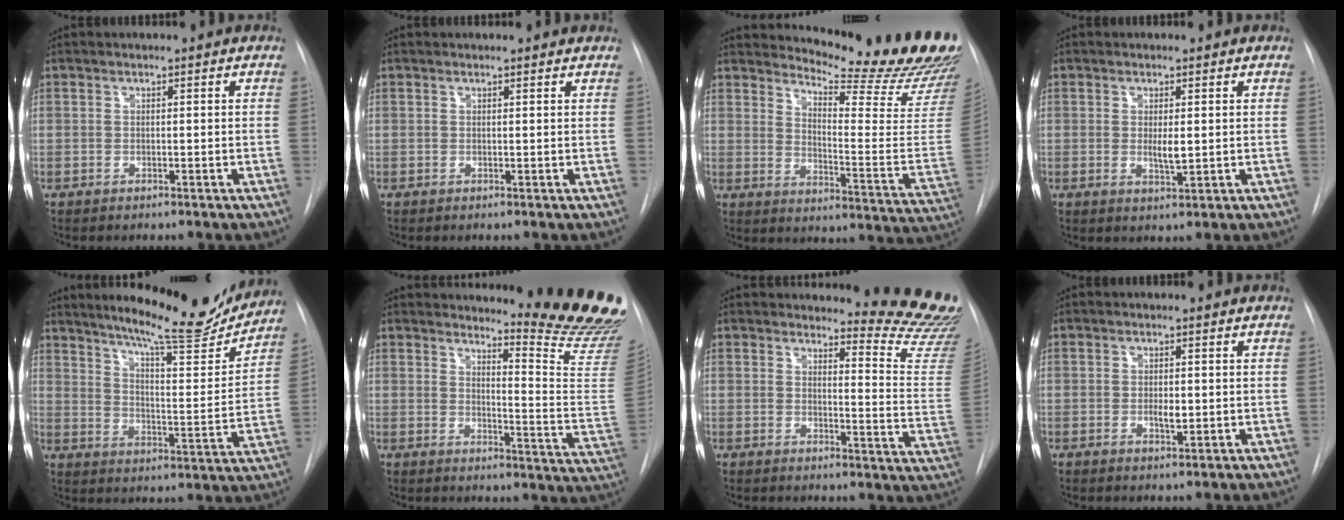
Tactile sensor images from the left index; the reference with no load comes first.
{"total": 1.6, "force": [1.5, 0.3, 0.2], "torque": [-0.010, 0.004, 0.009]}
{"total": 21.3, "force": [19.8, 0.8, 7.6], "torque": [-0.113, -0.149, 0.235]}
{"total": 2.3, "force": [-0.6, 0.5, 2.2], "torque": [-0.039, -0.013, -0.005]}
{"total": 17.5, "force": [15.7, 1.6, 7.7], "torque": [-0.115, -0.048, 0.215]}
{"total": 15.8, "force": [15.0, -1.1, 5.0], "torque": [-0.069, -0.167, 0.164]}
{"total": 13.4, "force": [13.2, -1.1, 2.0], "torque": [-0.015, -0.157, 0.132]}
{"total": 2.1, "force": [-0.9, 0.7, 1.7], "torque": [-0.030, -0.008, -0.013]}